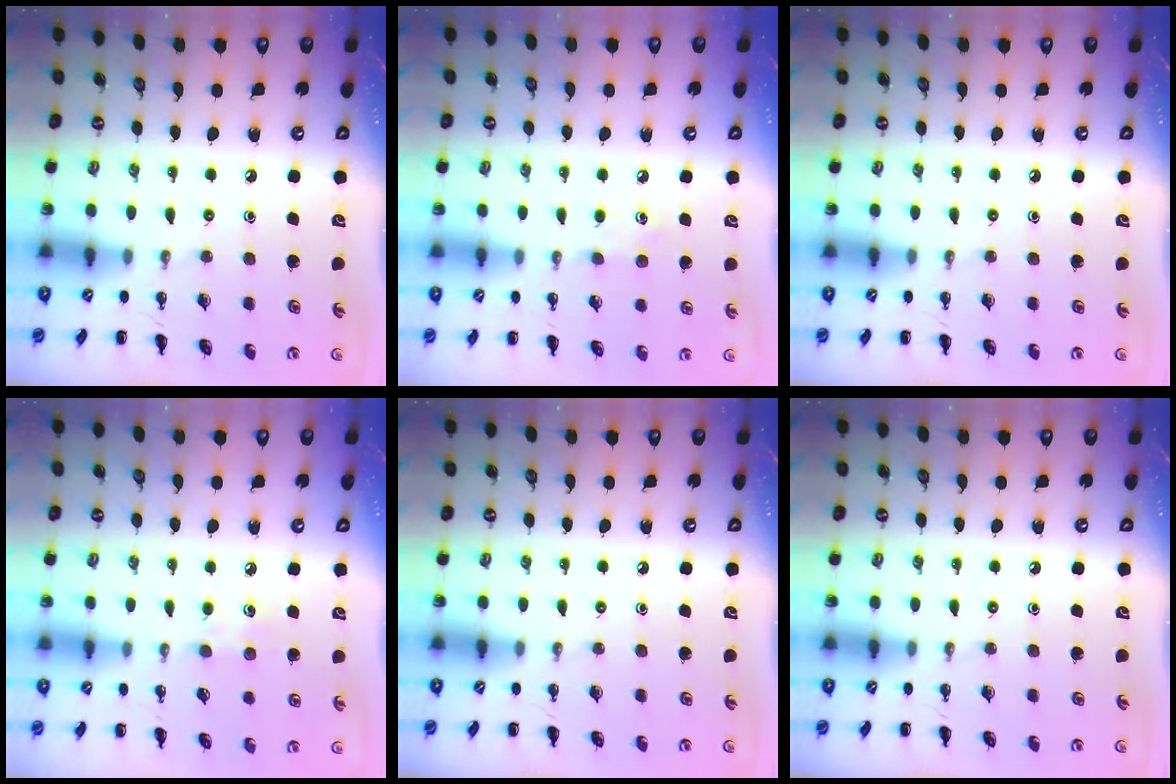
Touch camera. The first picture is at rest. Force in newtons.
{"total": 5.5, "press": 5.3, "slide": 1.5}
{"total": 0.0}
{"total": 5.7, "press": 5.5, "slide": 1.5}
{"total": 0.0}
{"total": 0.0}